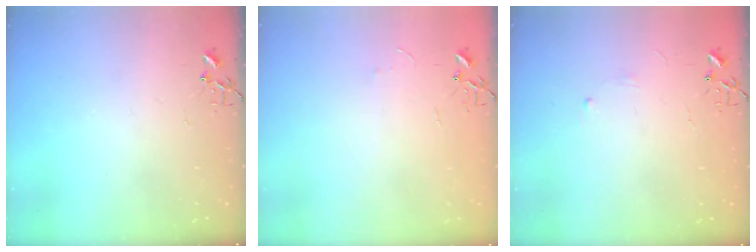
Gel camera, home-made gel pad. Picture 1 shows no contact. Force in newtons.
{"total": 3.2, "press": 3.2, "slide": 0.4}
{"total": 2.9, "press": 2.8, "slide": 0.5}